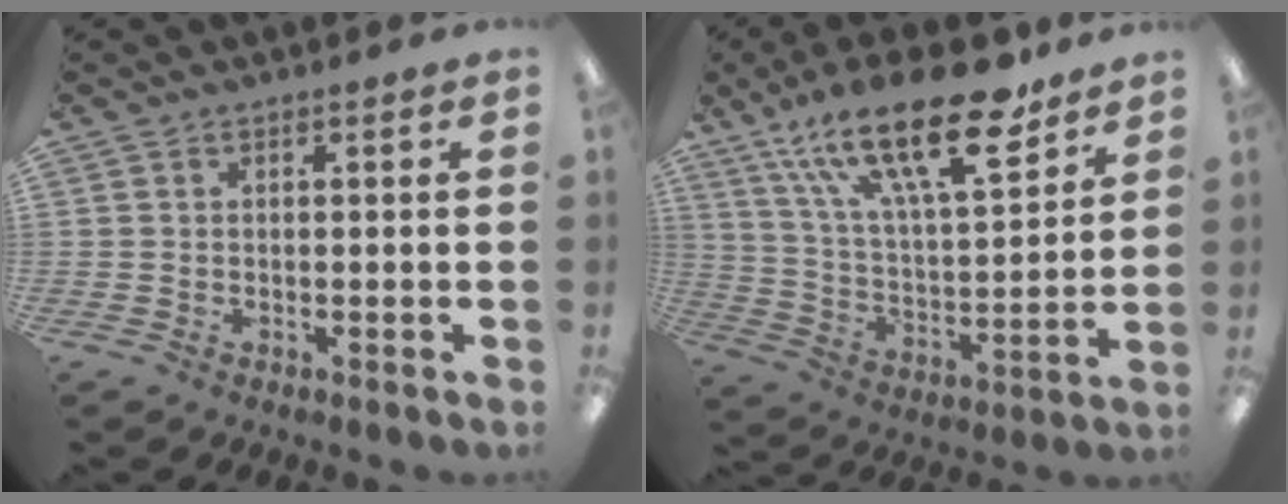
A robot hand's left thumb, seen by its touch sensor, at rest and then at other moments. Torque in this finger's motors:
{"motor_torque": [0.67, 0.19, 1.68, -1.06, 0.35]}